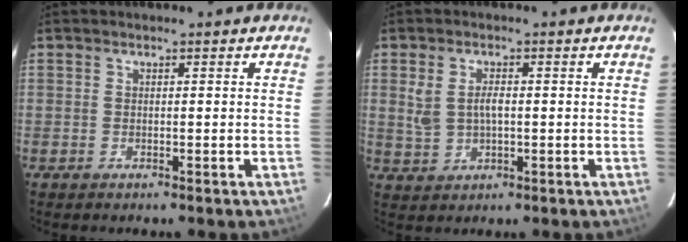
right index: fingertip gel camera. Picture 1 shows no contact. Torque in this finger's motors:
{"motor_torque": [0.08, 0.05, 0.08, 0.05]}